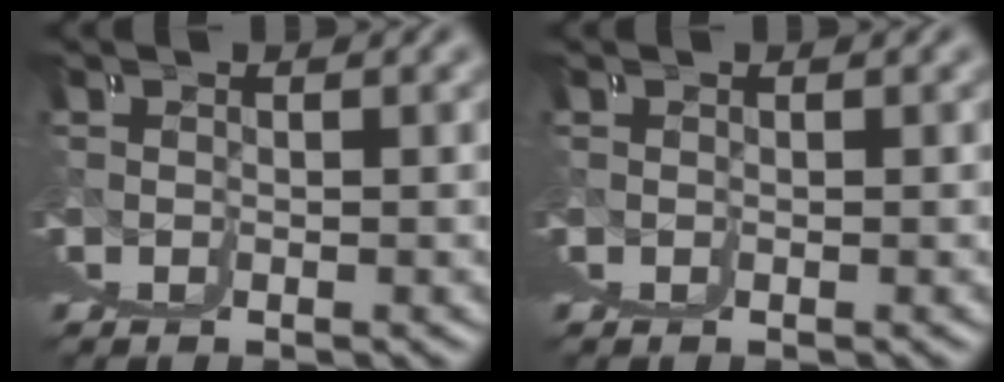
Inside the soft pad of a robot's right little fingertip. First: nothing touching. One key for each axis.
{"total": 0.0}